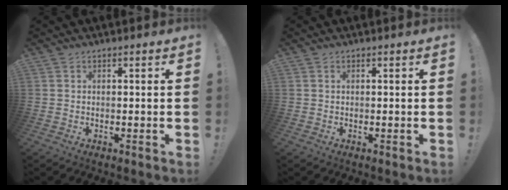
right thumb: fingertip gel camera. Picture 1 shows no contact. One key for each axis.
{"total": 0.0}